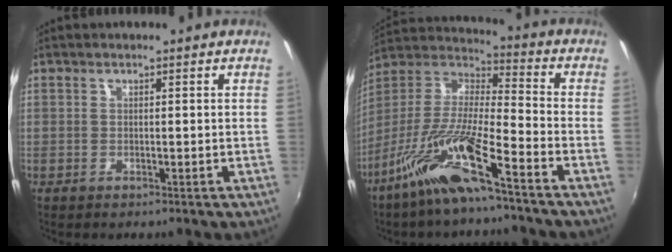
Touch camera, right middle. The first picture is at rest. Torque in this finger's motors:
{"motor_torque": [1.19, -0.95, 1.05, 0.21]}